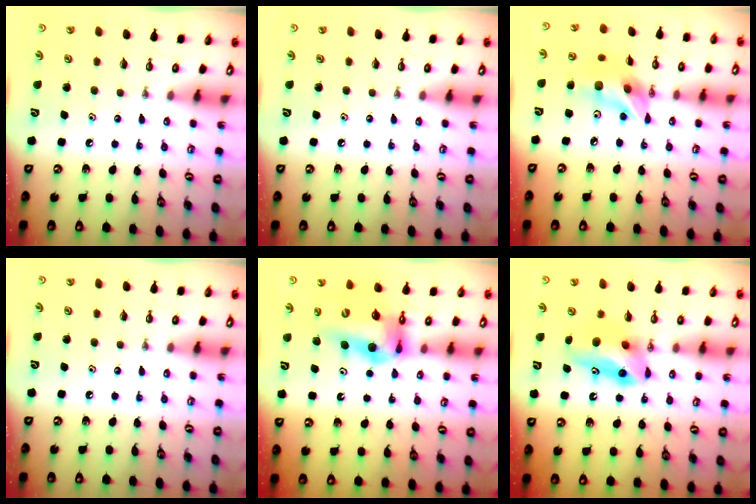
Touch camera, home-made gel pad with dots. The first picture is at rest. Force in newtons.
{"total": 0.0}
{"total": 14.6, "press": 14.2, "slide": 3.4}
{"total": 0.0}
{"total": 14.3, "press": 13.7, "slide": 4.2}
{"total": 9.1, "press": 7.9, "slide": 4.5}